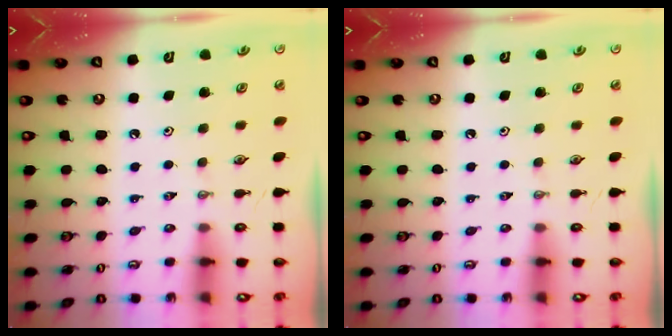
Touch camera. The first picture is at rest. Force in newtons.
{"total": 0.0}